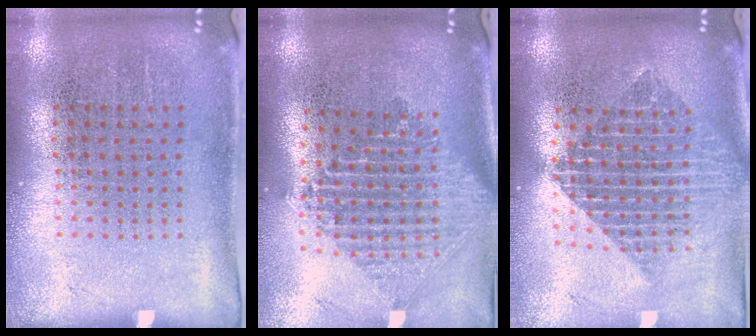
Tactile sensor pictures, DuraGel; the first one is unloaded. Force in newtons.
{"total": 2.4, "press": 1.9, "slide": 1.5}
{"total": 2.0, "press": 1.6, "slide": 1.2}